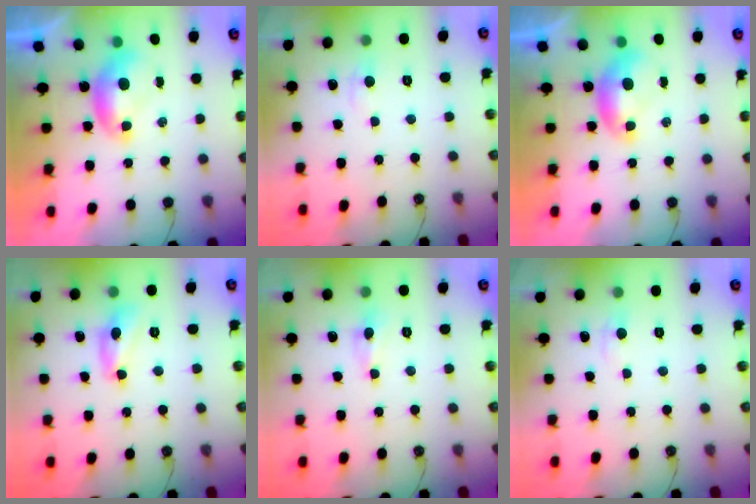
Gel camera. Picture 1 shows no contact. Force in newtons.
{"total": 0.7, "press": 0.6, "slide": 0.4}
{"total": 0.0}
{"total": 8.2, "press": 8.2, "slide": 0.3}
{"total": 1.0, "press": 0.9, "slide": 0.6}
{"total": 0.7, "press": 0.6, "slide": 0.4}